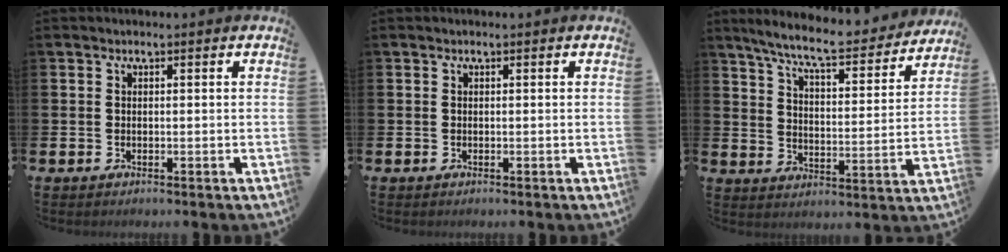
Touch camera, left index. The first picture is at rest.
{"total": 0.0}
{"total": 8.4, "force": [7.6, 0.9, 3.5], "torque": [-0.091, -0.047, 0.128]}